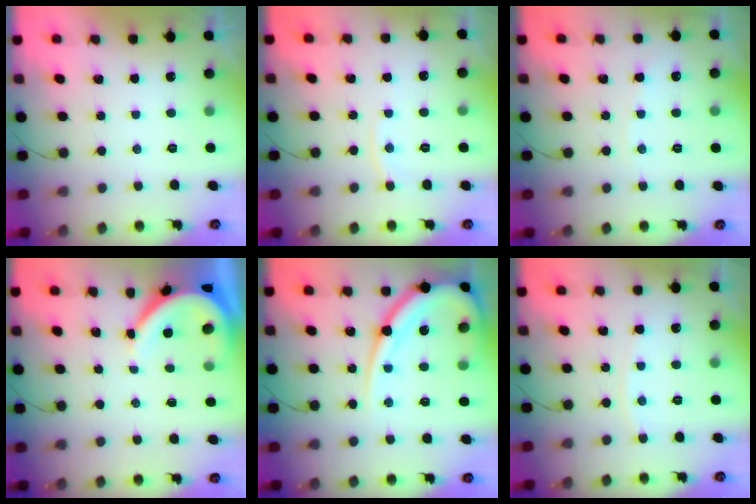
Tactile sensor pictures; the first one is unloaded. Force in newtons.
{"total": 3.9, "press": 3.9, "slide": 0.5}
{"total": 2.9, "press": 2.9, "slide": 0.4}
{"total": 7.3, "press": 7.3, "slide": 0.9}
{"total": 15.8, "press": 15.7, "slide": 1.6}
{"total": 5.7, "press": 5.7, "slide": 0.6}